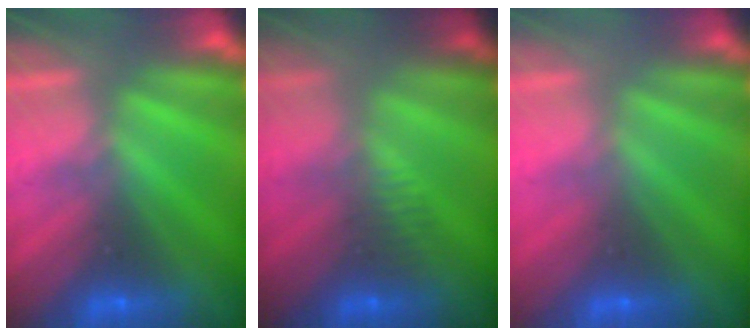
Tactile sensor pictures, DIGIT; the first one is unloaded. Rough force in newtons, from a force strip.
{"total": 2.7}
{"total": 2.9}